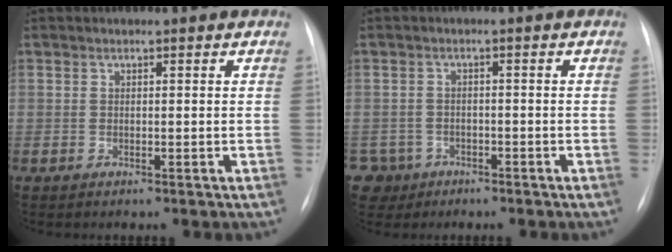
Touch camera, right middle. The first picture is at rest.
{"total": 5.0, "force": [-2.9, 4.0, -0.4], "torque": [0.006, 0.008, -0.047]}